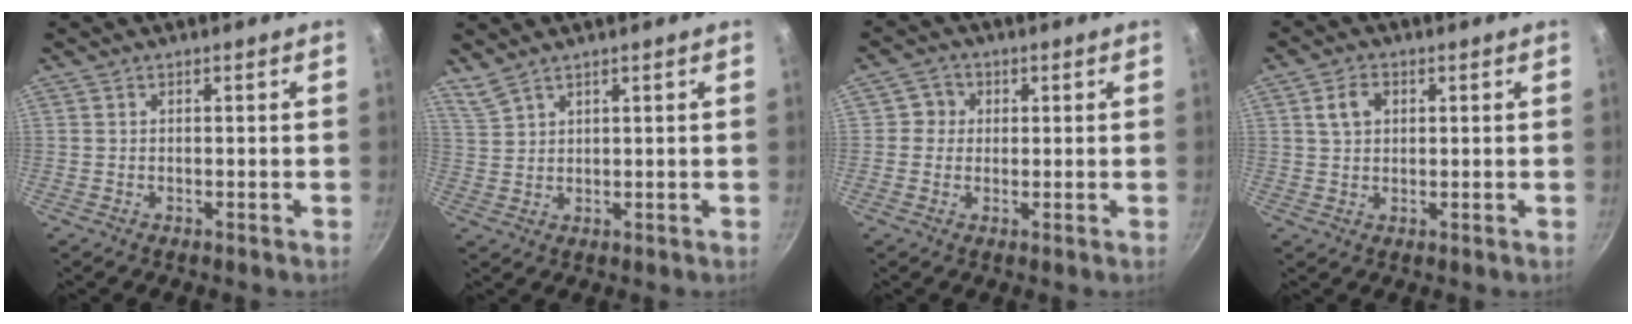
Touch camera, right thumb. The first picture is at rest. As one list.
[{"total": 3.2, "force": [2.8, 0.7, 1.3], "torque": [-0.029, -0.007, 0.067]}, {"total": 3.4, "force": [0.5, 3.3, 0.7], "torque": [0.018, 0.002, -0.002]}, {"total": 4.3, "force": [1.3, 3.0, 2.7], "torque": [-0.037, 0.004, 0.021]}]